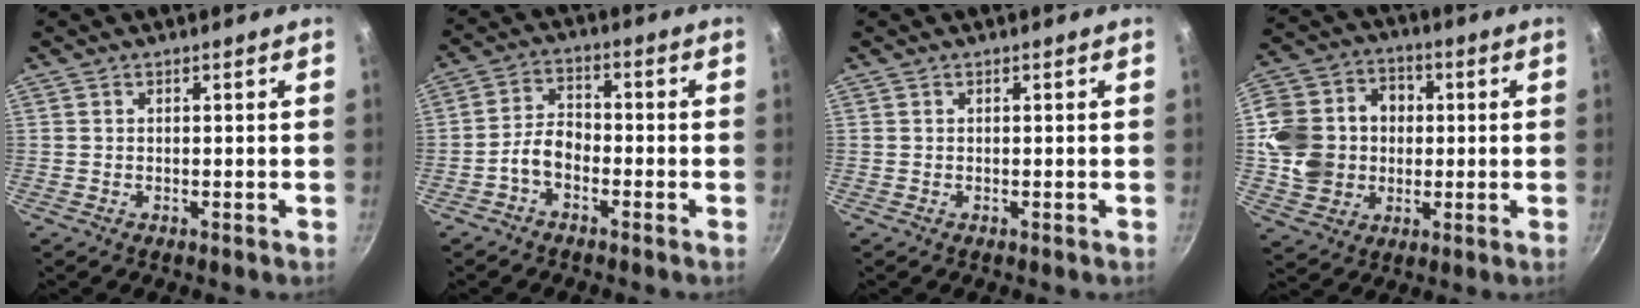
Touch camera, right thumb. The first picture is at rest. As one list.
[{"total": 5.2, "force": [-2.5, 3.1, 3.3], "torque": [-0.054, 0.034, -0.057]}, {"total": 0.0}, {"total": 15.6, "force": [0.1, 13.4, 8.0], "torque": [-0.125, 0.028, 0.004]}]